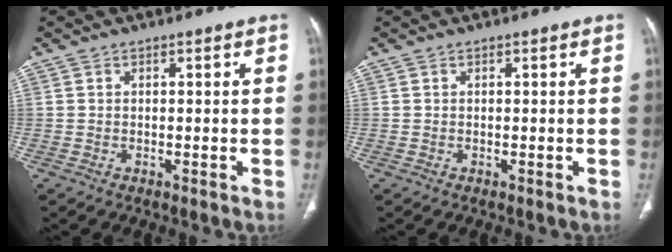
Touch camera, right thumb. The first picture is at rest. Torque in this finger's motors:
{"motor_torque": [0.00, 0.00, 0.00, 0.00, 0.00]}